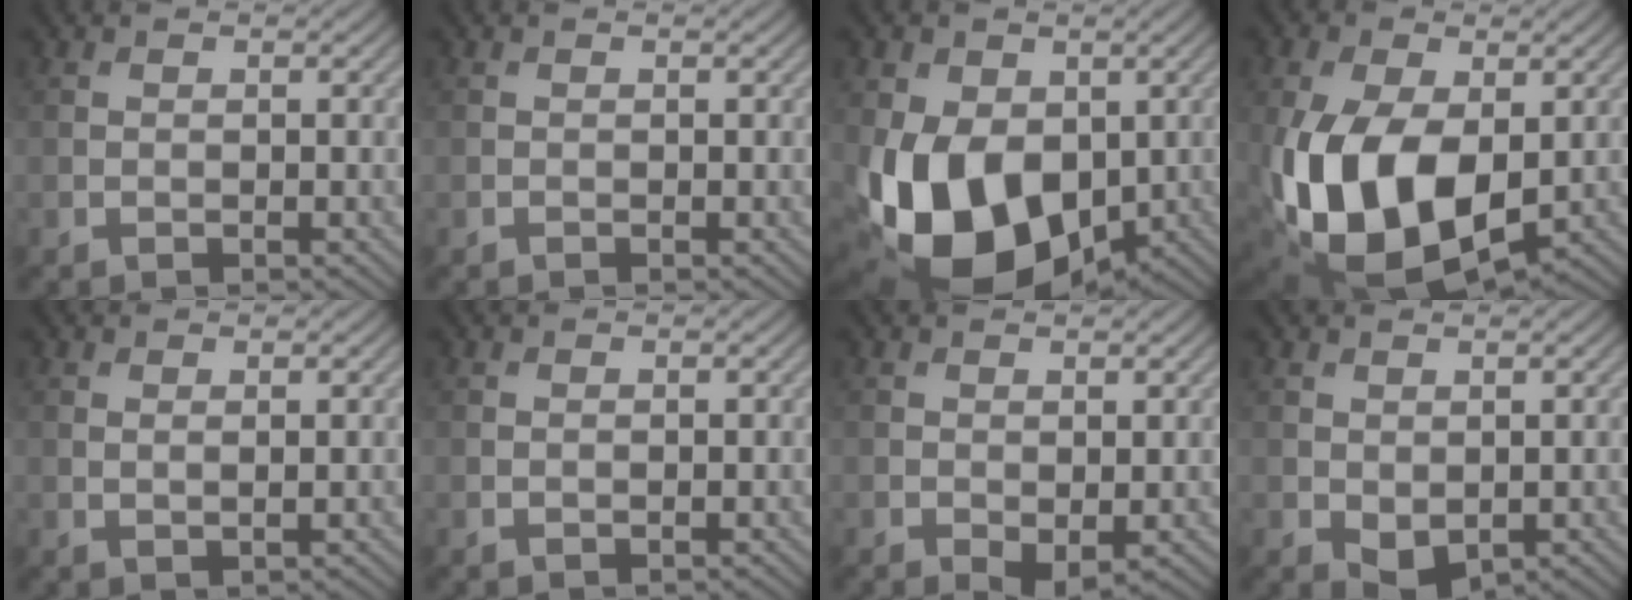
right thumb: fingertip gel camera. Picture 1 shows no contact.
{"total": 0.0}
{"total": 16.1, "force": [-3.0, 11.1, 11.2], "torque": [-0.229, -0.028, -0.054]}
{"total": 15.2, "force": [-2.2, 9.4, 11.7], "torque": [-0.267, -0.031, -0.030]}
{"total": 0.9, "force": [0.6, 0.1, 0.7], "torque": [-0.016, -0.001, 0.013]}
{"total": 0.0}
{"total": 1.8, "force": [0.0, 1.0, 1.5], "torque": [-0.028, -0.008, 0.005]}
{"total": 2.5, "force": [0.0, 1.6, 1.9], "torque": [-0.039, -0.009, 0.008]}